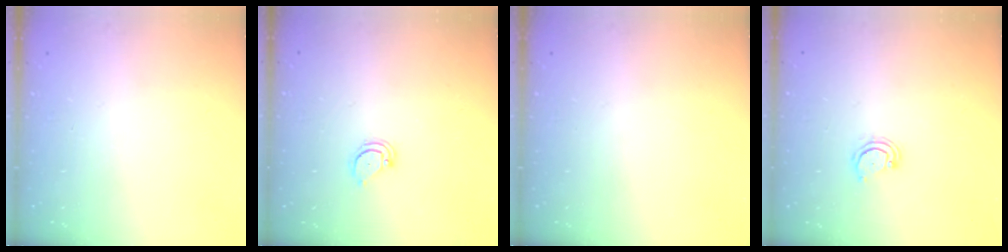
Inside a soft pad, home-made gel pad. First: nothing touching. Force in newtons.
{"total": 2.4, "press": 2.4, "slide": 0.2}
{"total": 0.0}
{"total": 3.7, "press": 3.7, "slide": 0.3}